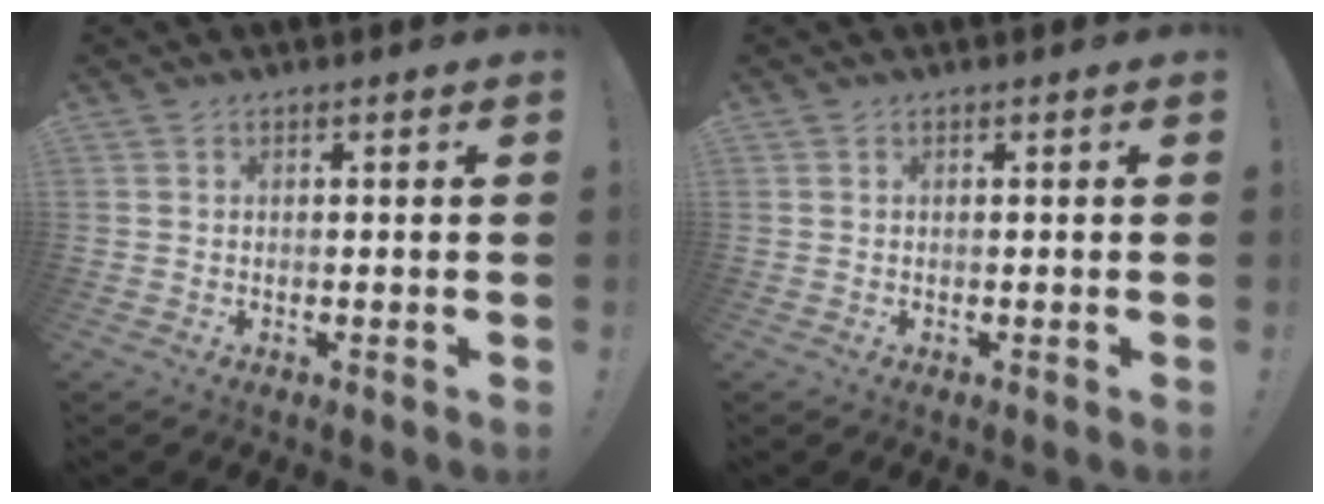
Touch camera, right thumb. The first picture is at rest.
{"total": 0.0}